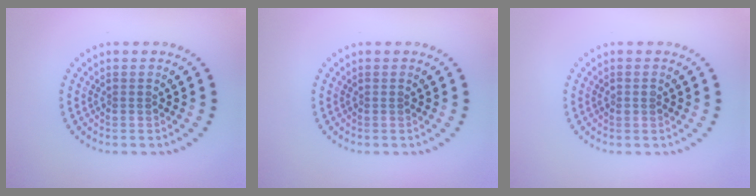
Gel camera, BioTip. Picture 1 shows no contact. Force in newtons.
{"total": 0.0}
{"total": 1.0, "press": 1.0, "slide": 0.1}